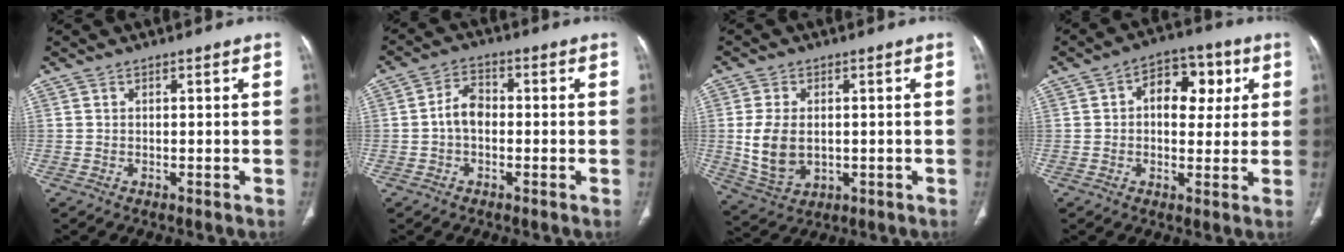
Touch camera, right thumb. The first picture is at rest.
{"total": 4.3, "force": [-0.6, 2.9, 3.0], "torque": [-0.038, 0.018, -0.020]}
{"total": 9.4, "force": [-0.2, 6.3, 7.0], "torque": [-0.134, -0.005, 0.011]}
{"total": 10.3, "force": [2.4, 6.9, 7.2], "torque": [-0.055, 0.015, 0.031]}